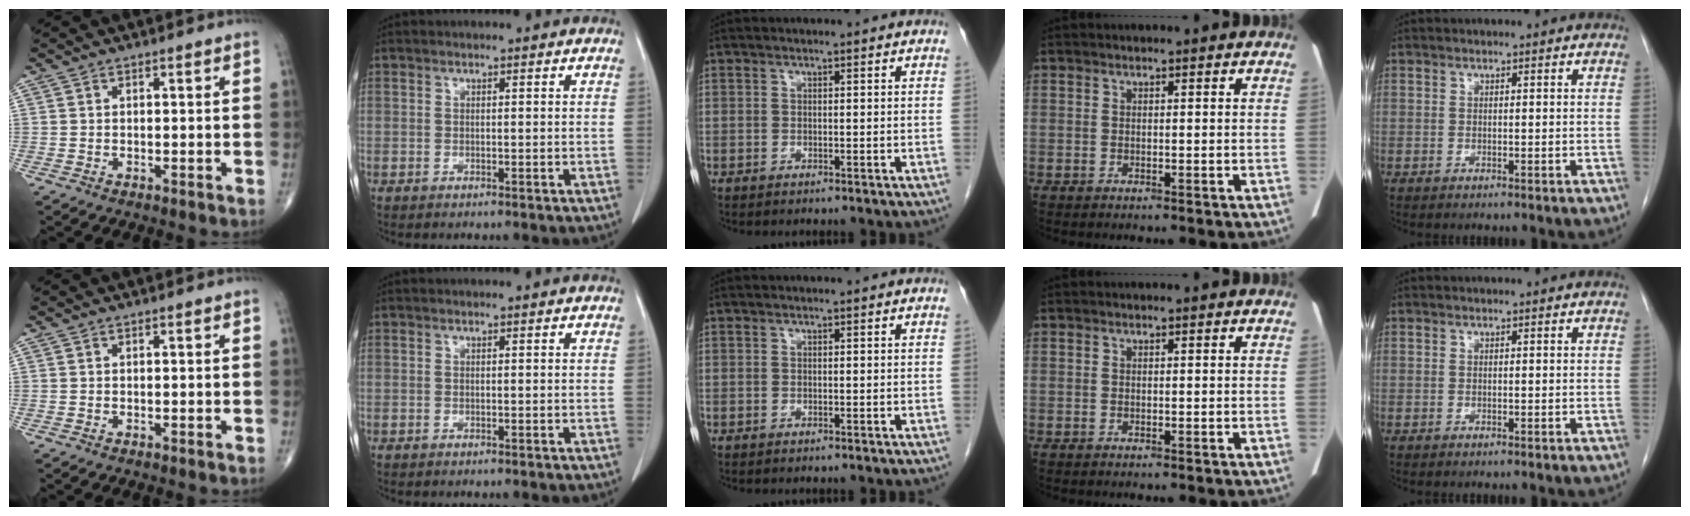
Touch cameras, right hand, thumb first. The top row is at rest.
{}